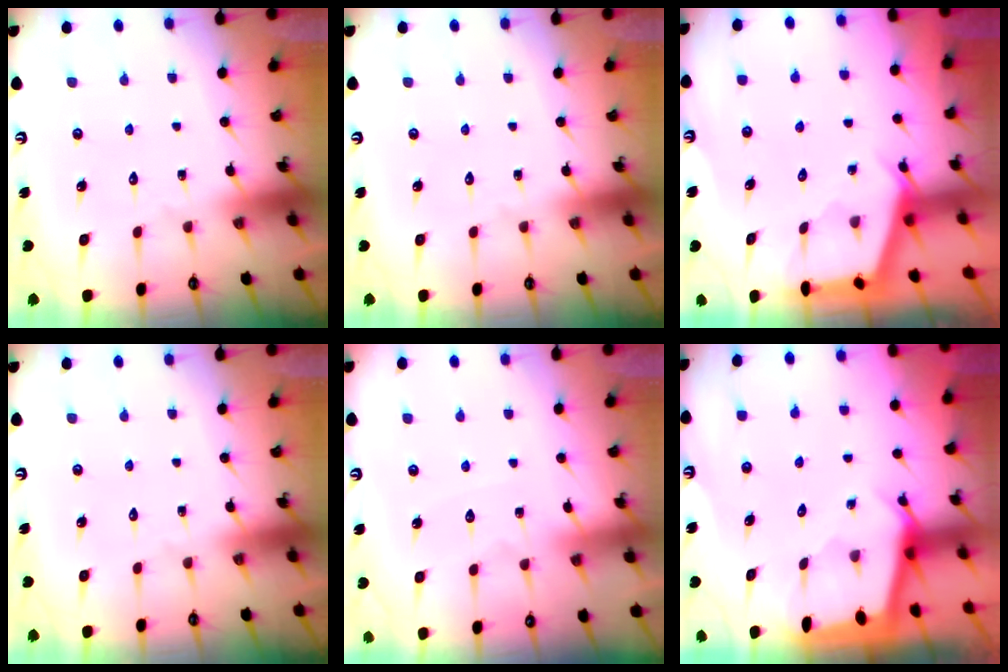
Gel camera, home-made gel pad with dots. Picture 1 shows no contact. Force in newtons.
{"total": 0.0}
{"total": 2.6, "press": 2.6, "slide": 0.3}
{"total": 0.0}
{"total": 3.5, "press": 3.4, "slide": 0.5}
{"total": 2.2, "press": 2.2, "slide": 0.3}